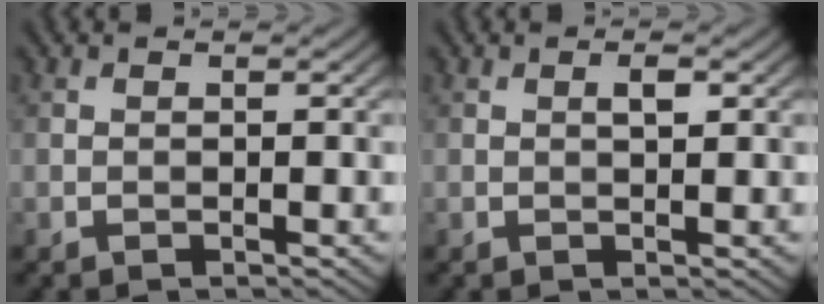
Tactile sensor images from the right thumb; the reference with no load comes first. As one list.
[{"total": 1.3, "force": [0.4, 0.3, 1.2], "torque": [-0.020, -0.001, 0.007]}]